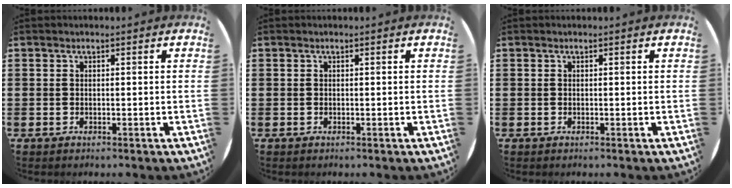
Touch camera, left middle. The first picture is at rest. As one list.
[{"total": 0.0}, {"total": 0.0}]